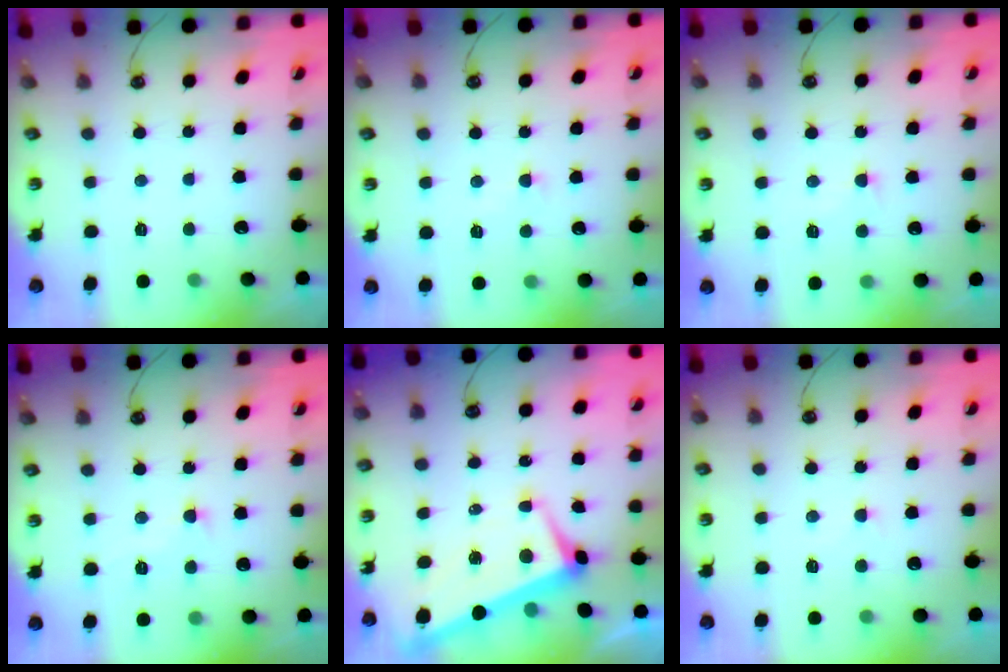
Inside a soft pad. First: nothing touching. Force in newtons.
{"total": 3.4, "press": 3.4, "slide": 0.4}
{"total": 0.9, "press": 0.3, "slide": 0.8}
{"total": 0.0}
{"total": 0.8, "press": 0.2, "slide": 0.8}
{"total": 0.7, "press": 0.2, "slide": 0.7}